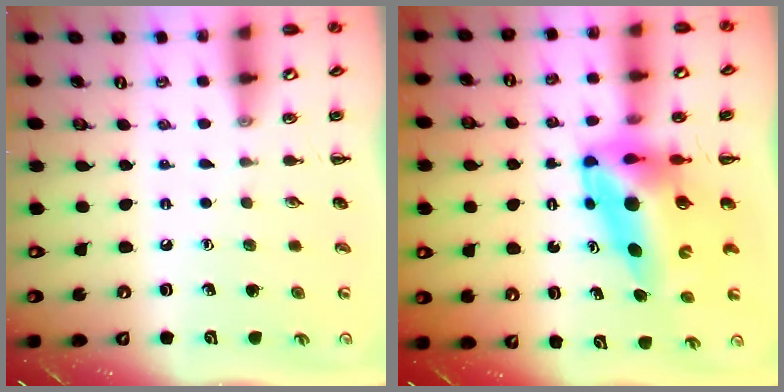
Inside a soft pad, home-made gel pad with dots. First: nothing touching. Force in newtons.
{"total": 11.9, "press": 11.3, "slide": 3.7}